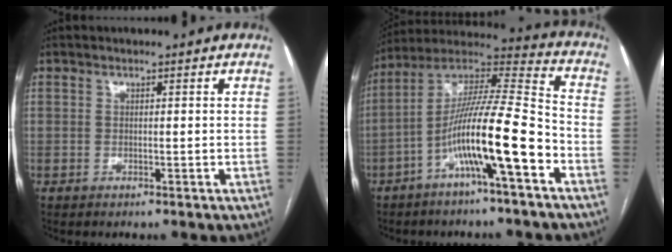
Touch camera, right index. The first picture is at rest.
{"total": 15.5, "force": [-6.2, 0.7, 14.2], "torque": [-0.257, 0.013, -0.111]}